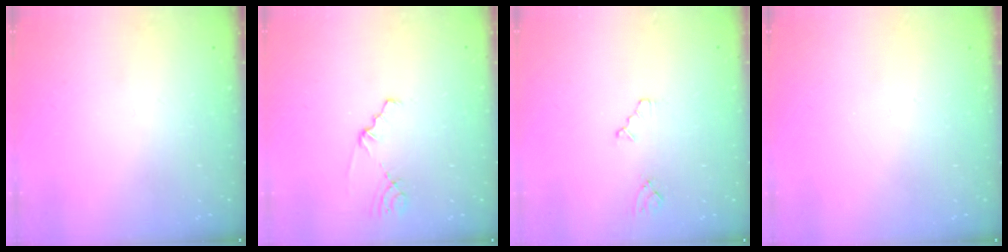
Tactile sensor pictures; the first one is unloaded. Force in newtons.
{"total": 0.9, "press": 0.9, "slide": 0.2}
{"total": 2.9, "press": 2.9, "slide": 0.5}
{"total": 0.0}